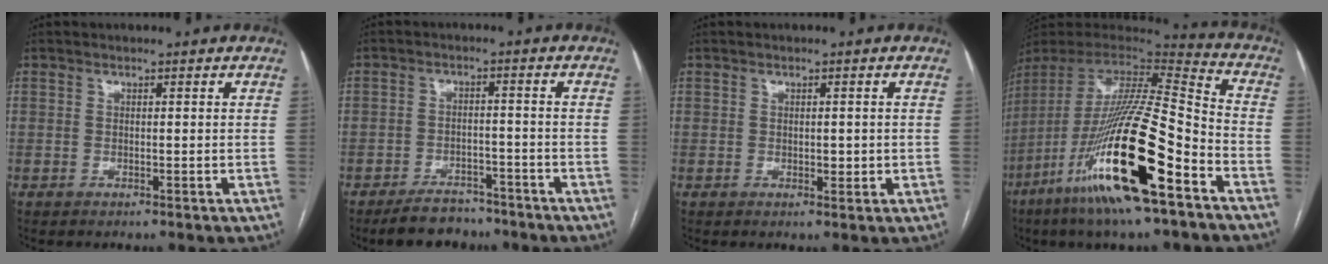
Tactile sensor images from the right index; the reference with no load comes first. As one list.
[{"total": 6.5, "force": [-5.6, 2.9, 1.8], "torque": [-0.029, 0.000, -0.087]}, {"total": 1.4, "force": [-0.1, 0.8, 1.2], "torque": [-0.014, -0.001, 0.002]}, {"total": 26.1, "force": [-12.4, 2.6, 22.8], "torque": [-0.436, -0.059, -0.229]}]